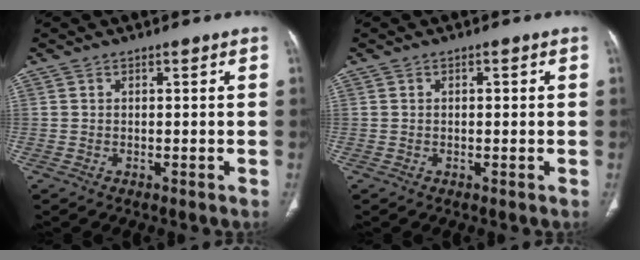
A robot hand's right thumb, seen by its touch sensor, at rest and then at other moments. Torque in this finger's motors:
{"motor_torque": [-0.24, 0.30, -0.29, 0.20, 0.06]}